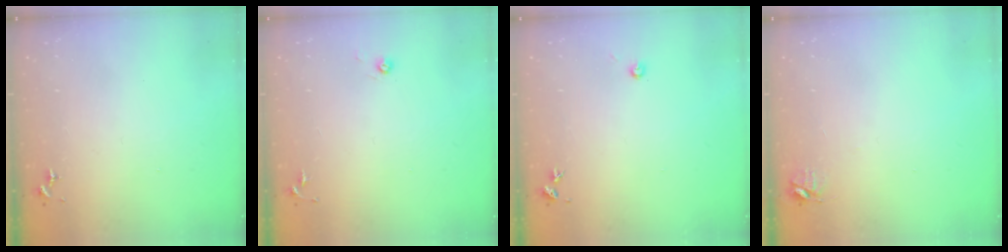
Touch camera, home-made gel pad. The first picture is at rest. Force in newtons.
{"total": 3.1, "press": 3.0, "slide": 0.8}
{"total": 2.7, "press": 2.7, "slide": 0.2}
{"total": 4.7, "press": 4.7, "slide": 0.6}